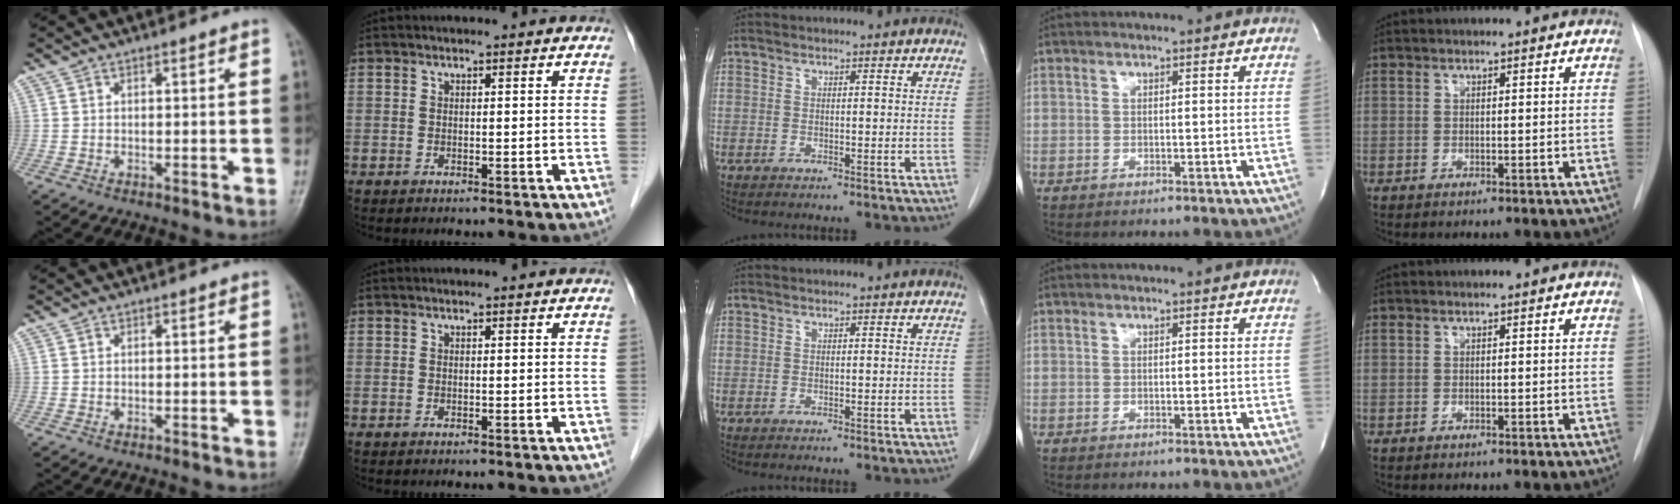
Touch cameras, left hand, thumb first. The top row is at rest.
{}